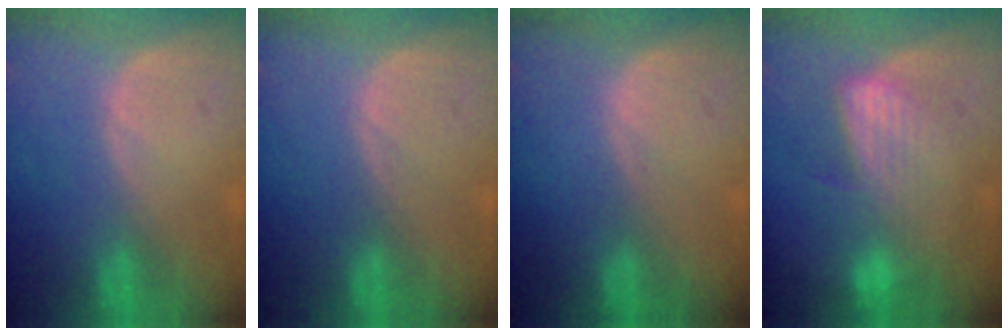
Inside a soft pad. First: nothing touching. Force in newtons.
{"total": 0.0}
{"total": 0.0}
{"total": 7.0, "press": 6.1, "slide": 3.5}